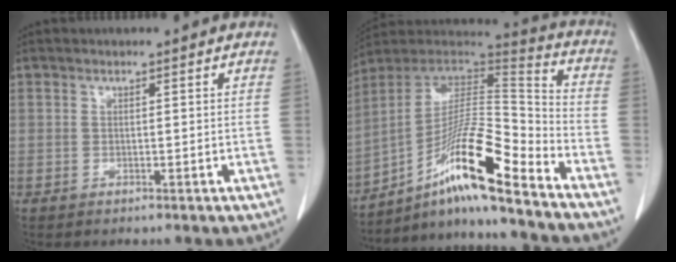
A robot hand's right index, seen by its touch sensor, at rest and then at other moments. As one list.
[{"total": 17.4, "force": [-10.8, 1.2, 13.5], "torque": [-0.247, 0.010, -0.187]}]